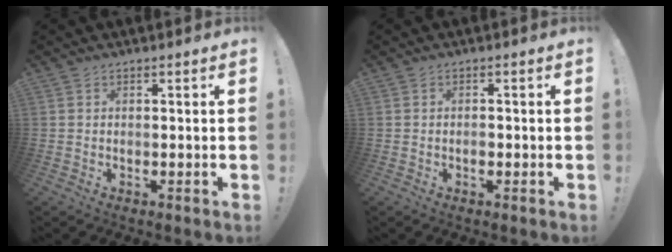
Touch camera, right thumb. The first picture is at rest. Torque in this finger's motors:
{"motor_torque": [0.59, 0.21, 0.14, -0.42, 0.00]}